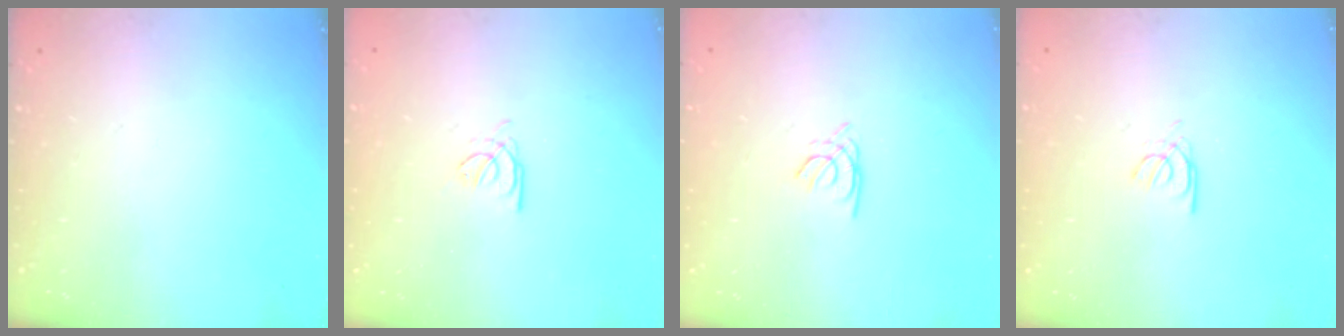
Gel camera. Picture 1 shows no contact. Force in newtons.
{"total": 2.7, "press": 2.7, "slide": 0.4}
{"total": 1.2, "press": 1.1, "slide": 0.3}
{"total": 2.6, "press": 2.6, "slide": 0.3}